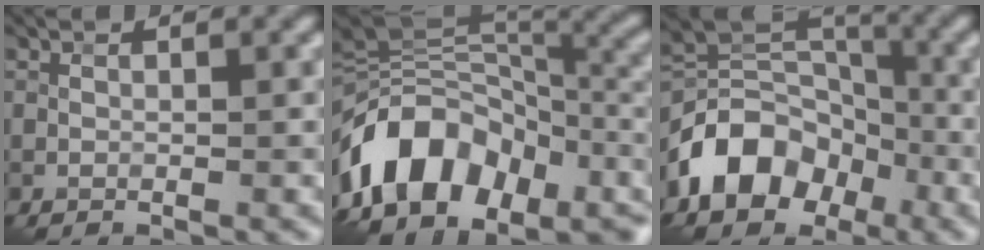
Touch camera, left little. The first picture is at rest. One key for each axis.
{"total": 13.4, "fx": -4.9, "fy": 8.6, "fz": 9.0, "tx": -0.171, "ty": 0.016, "tz": -0.093}
{"total": 8.0, "fx": -4.1, "fy": 5.6, "fz": 3.9, "tx": -0.061, "ty": -0.001, "tz": -0.081}